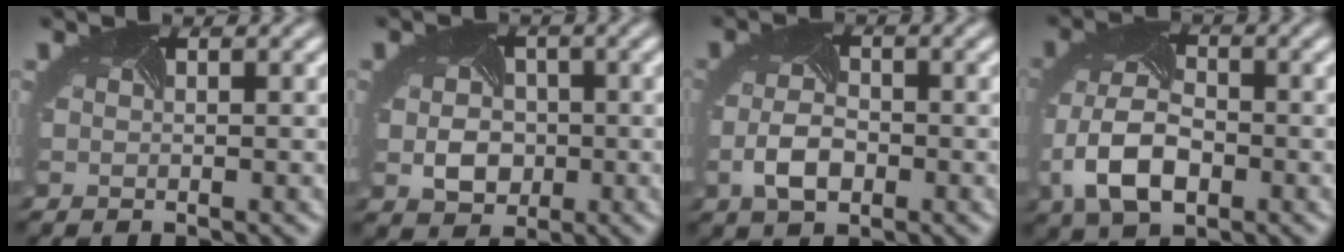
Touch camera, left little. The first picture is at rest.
{"total": 4.4, "force": [-0.5, 3.6, 2.5], "torque": [-0.039, -0.007, -0.003]}
{"total": 3.5, "force": [-1.2, 2.1, 2.6], "torque": [-0.060, -0.010, -0.023]}
{"total": 6.9, "force": [-2.3, 4.1, 5.0], "torque": [-0.118, -0.011, -0.049]}